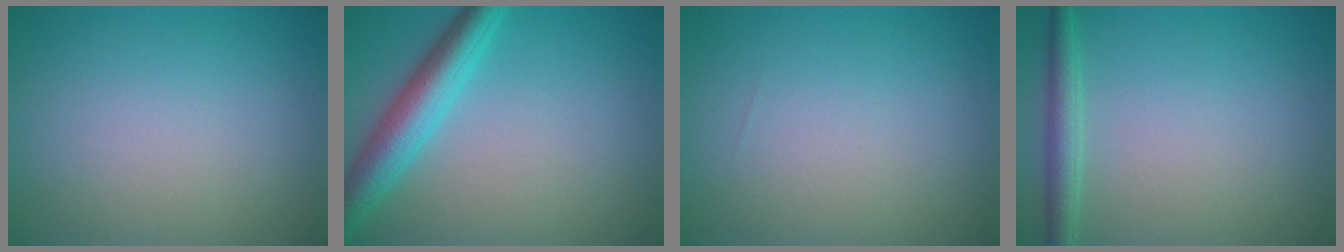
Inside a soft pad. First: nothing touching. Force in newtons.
{"total": 5.0, "press": 5.0, "slide": 0.2}
{"total": 0.0}
{"total": 2.3, "press": 2.3, "slide": 0.1}